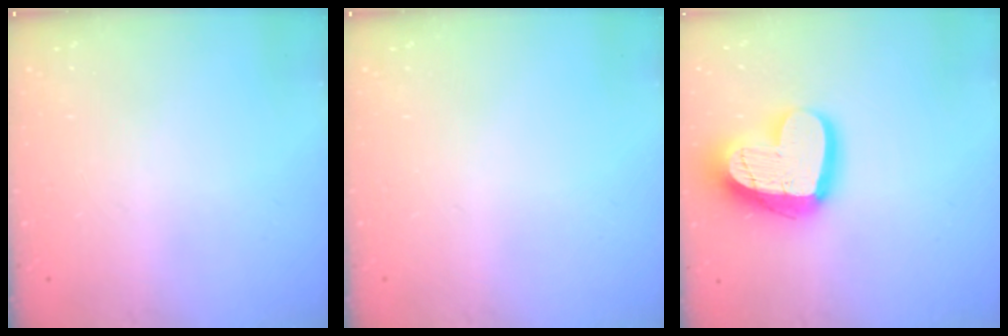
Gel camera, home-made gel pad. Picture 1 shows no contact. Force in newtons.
{"total": 0.0}
{"total": 20.4, "press": 20.3, "slide": 1.7}